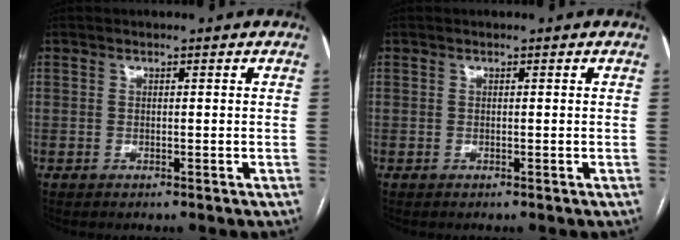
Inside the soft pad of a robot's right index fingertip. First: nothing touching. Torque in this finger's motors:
{"motor_torque": [0.00, 0.00, 0.00, 0.00]}